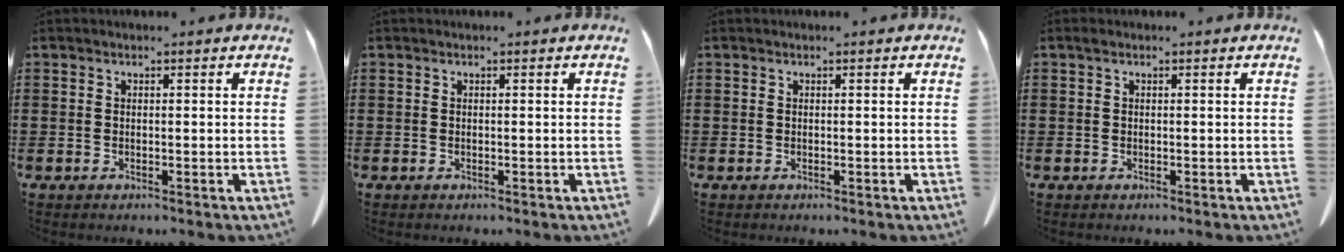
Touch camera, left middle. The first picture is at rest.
{"total": 0.0}
{"total": 0.0}
{"total": 0.5, "force": [0.1, 0.4, 0.3], "torque": [-0.008, 0.002, 0.002]}